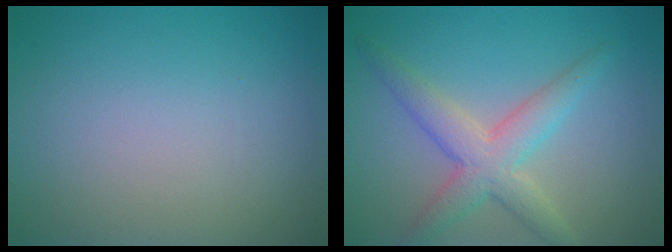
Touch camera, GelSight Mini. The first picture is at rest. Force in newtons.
{"total": 4.3, "press": 4.3, "slide": 0.1}